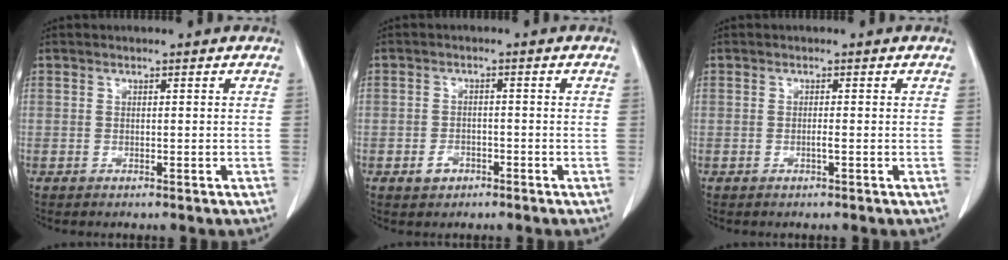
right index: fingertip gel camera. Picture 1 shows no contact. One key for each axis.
{"total": 2.4, "fx": -1.4, "fy": 1.7, "fz": 1.1, "tx": -0.015, "ty": 0.005, "tz": -0.018}
{"total": 0.7, "fx": -0.2, "fy": -0.1, "fz": 0.7, "tx": -0.009, "ty": 0.002, "tz": -0.003}